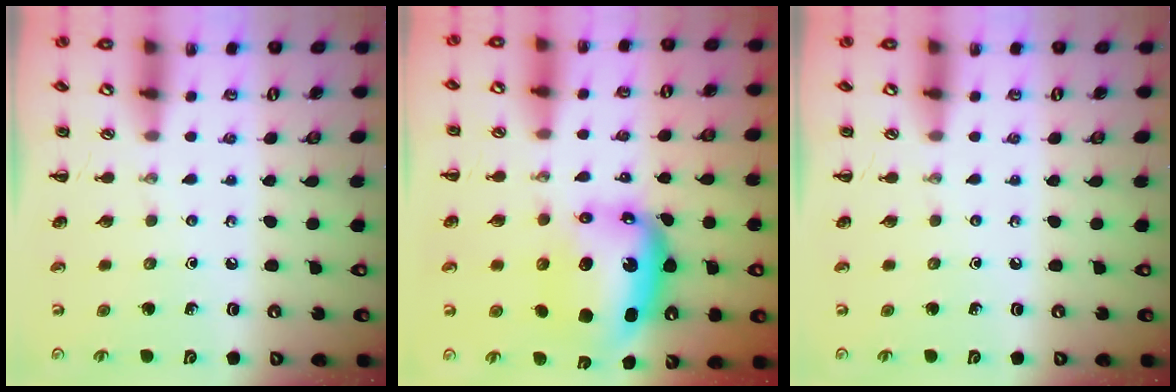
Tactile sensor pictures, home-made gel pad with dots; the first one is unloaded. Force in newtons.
{"total": 9.5, "press": 8.9, "slide": 3.2}
{"total": 0.0}